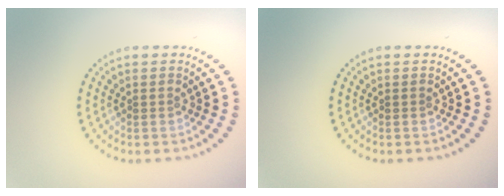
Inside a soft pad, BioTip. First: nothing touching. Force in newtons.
{"total": 0.0}